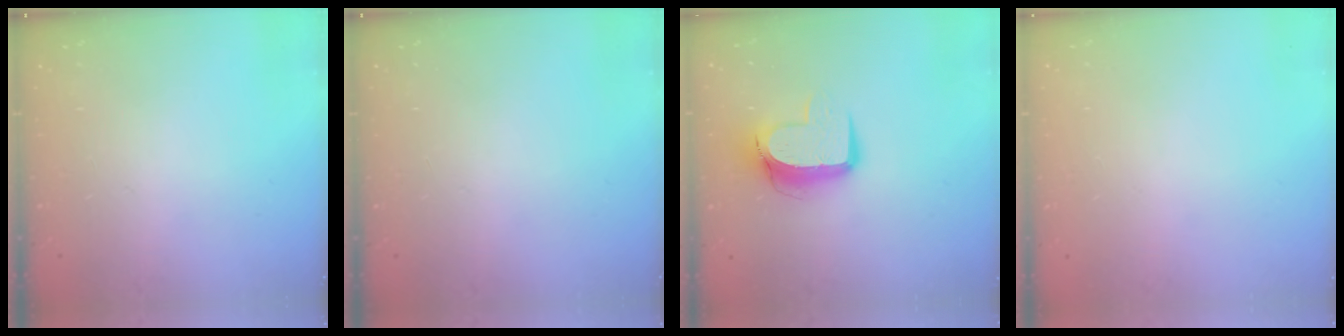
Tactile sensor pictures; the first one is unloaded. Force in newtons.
{"total": 0.0}
{"total": 10.7, "press": 10.7, "slide": 1.0}
{"total": 0.0}